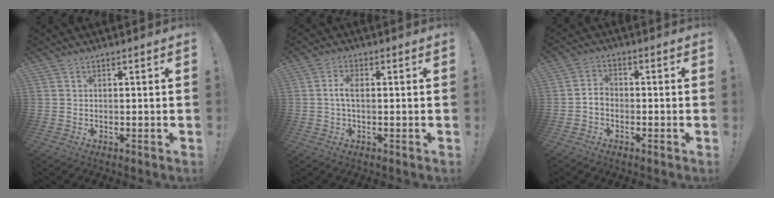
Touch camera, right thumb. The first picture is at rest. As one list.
[{"total": 3.8, "force": [0.1, 1.6, 3.5], "torque": [-0.063, 0.008, 0.002]}, {"total": 3.3, "force": [-1.6, 2.2, 1.8], "torque": [-0.036, 0.012, -0.027]}]